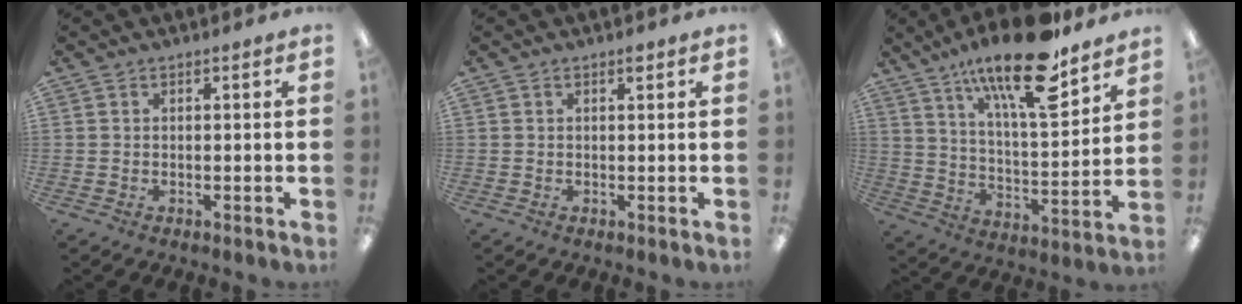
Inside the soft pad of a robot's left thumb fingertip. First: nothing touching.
{"total": 1.0, "force": [0.7, 0.3, 0.7], "torque": [-0.007, -0.002, 0.011]}
{"total": 20.6, "force": [14.4, 5.8, 13.6], "torque": [-0.219, -0.087, 0.236]}